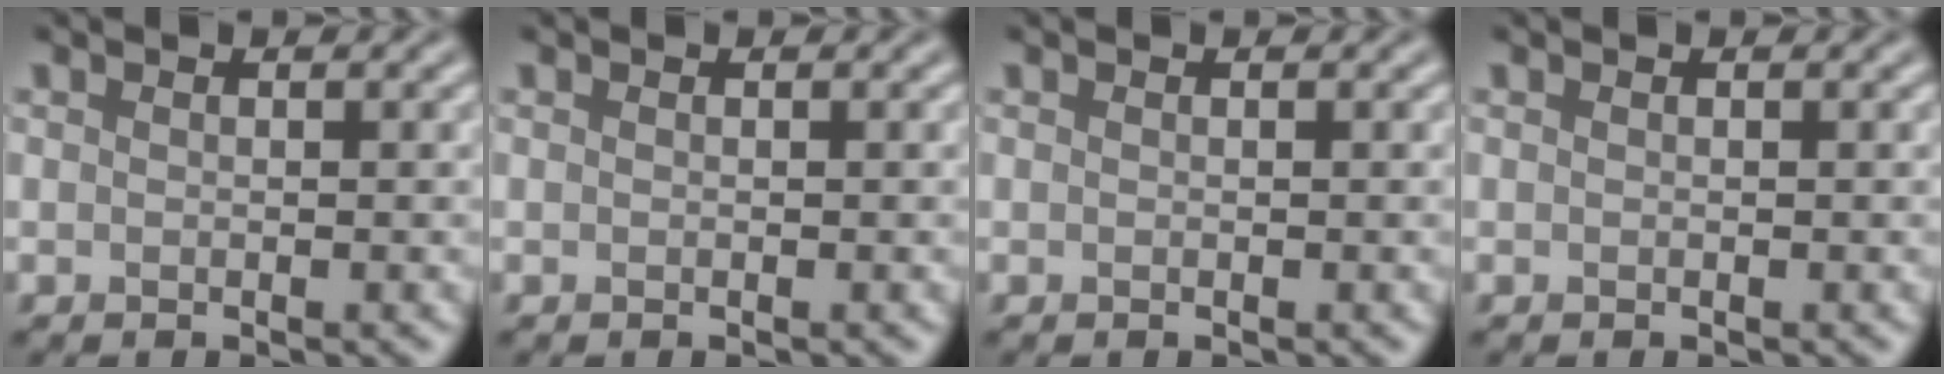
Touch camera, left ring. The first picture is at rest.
{"total": 0.0}
{"total": 0.0}
{"total": 0.0}